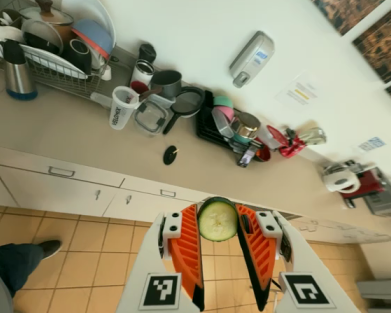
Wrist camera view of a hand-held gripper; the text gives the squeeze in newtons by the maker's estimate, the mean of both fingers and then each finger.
{"total": 6.1, "left": 6.0, "right": 6.1}